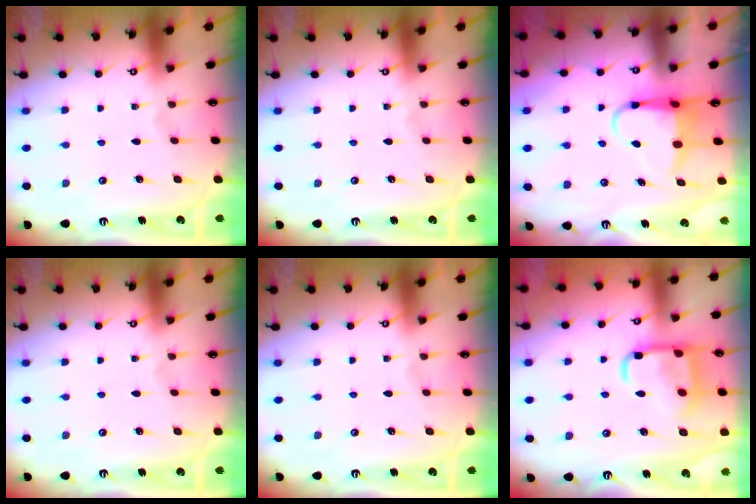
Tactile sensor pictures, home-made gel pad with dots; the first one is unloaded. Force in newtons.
{"total": 0.0}
{"total": 6.3, "press": 6.2, "slide": 0.9}
{"total": 0.0}
{"total": 0.0}
{"total": 14.8, "press": 14.7, "slide": 1.3}